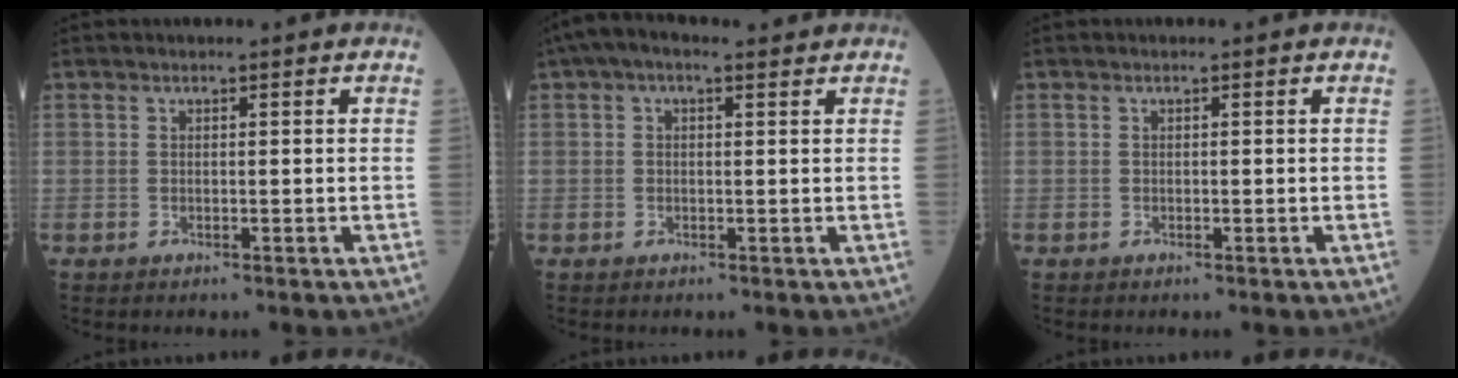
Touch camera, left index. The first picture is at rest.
{"total": 4.2, "force": [2.6, 1.7, 2.8], "torque": [-0.061, 0.034, 0.041]}
{"total": 0.0}